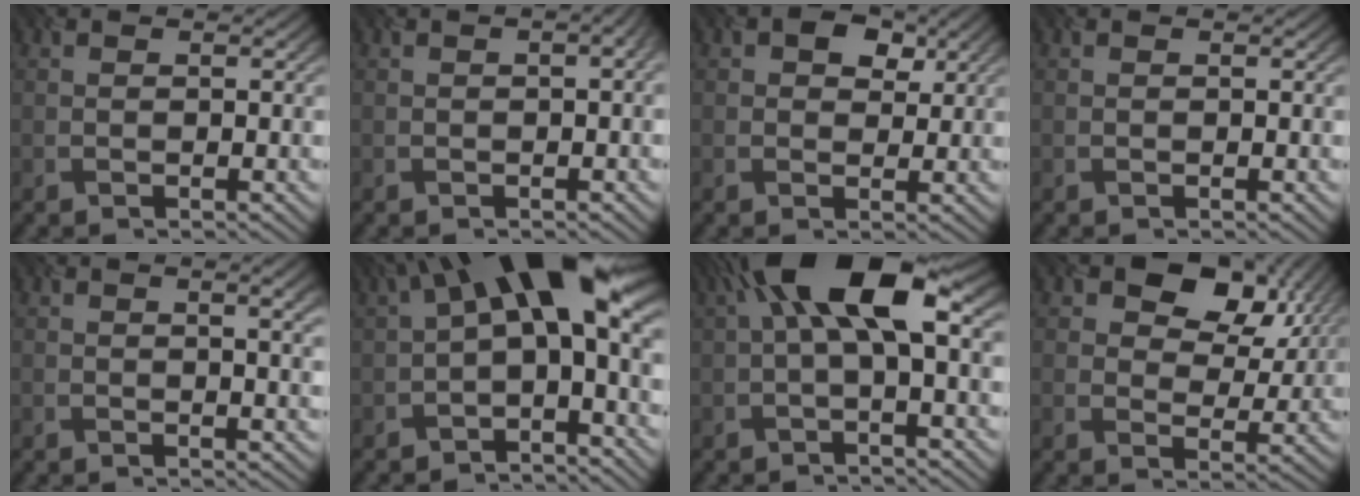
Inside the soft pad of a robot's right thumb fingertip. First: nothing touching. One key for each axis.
{"total": 3.4, "fx": 0.4, "fy": 1.6, "fz": 3.0, "tx": -0.029, "ty": 0.016, "tz": -0.006}
{"total": 2.5, "fx": 1.1, "fy": 1.8, "fz": 1.2, "tx": -0.021, "ty": 0.004, "tz": 0.022}
{"total": 0.0}
{"total": 4.3, "fx": 1.2, "fy": 1.4, "fz": 3.8, "tx": -0.041, "ty": 0.015, "tz": 0.006}
{"total": 13.4, "fx": 2.3, "fy": 5.4, "fz": 12.1, "tx": -0.193, "ty": 0.017, "tz": 0.032}
{"total": 11.4, "fx": 3.1, "fy": 3.9, "fz": 10.3, "tx": -0.192, "ty": 0.020, "tz": 0.057}
{"total": 10.0, "fx": 5.0, "fy": 6.3, "fz": 5.9, "tx": -0.092, "ty": 0.003, "tz": 0.085}